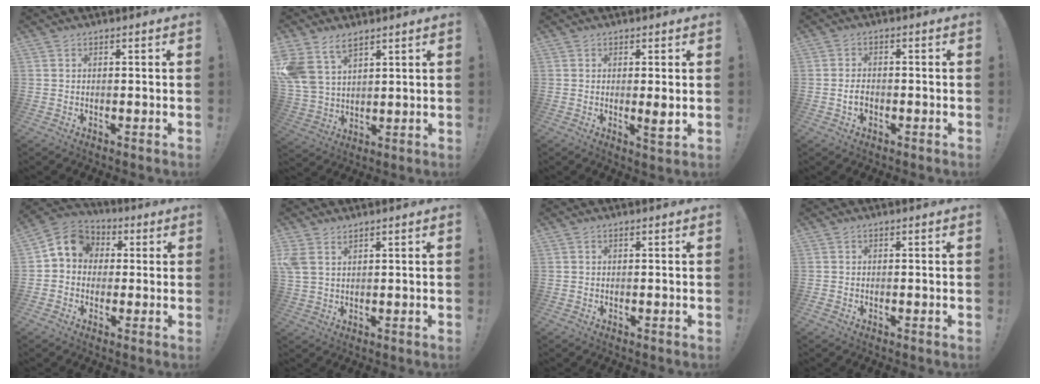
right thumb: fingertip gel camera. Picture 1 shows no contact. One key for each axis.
{"total": 10.6, "fx": 7.0, "fy": 6.4, "fz": 4.8, "tx": -0.110, "ty": -0.034, "tz": 0.140}
{"total": 3.9, "fx": 0.2, "fy": 0.3, "fz": 3.9, "tx": -0.039, "ty": -0.017, "tz": 0.001}
{"total": 3.2, "fx": -1.2, "fy": 2.0, "fz": 2.2, "tx": -0.036, "ty": 0.003, "tz": -0.023}
{"total": 8.9, "fx": 1.5, "fy": 7.7, "fz": 4.2, "tx": -0.056, "ty": 0.010, "tz": 0.031}
{"total": 4.3, "fx": 2.7, "fy": 2.4, "fz": 2.4, "tx": -0.047, "ty": -0.007, "tz": 0.056}
{"total": 0.0}
{"total": 0.5, "fx": -0.4, "fy": 0.3, "fz": 0.1, "tx": -0.004, "ty": 0.003, "tz": -0.006}